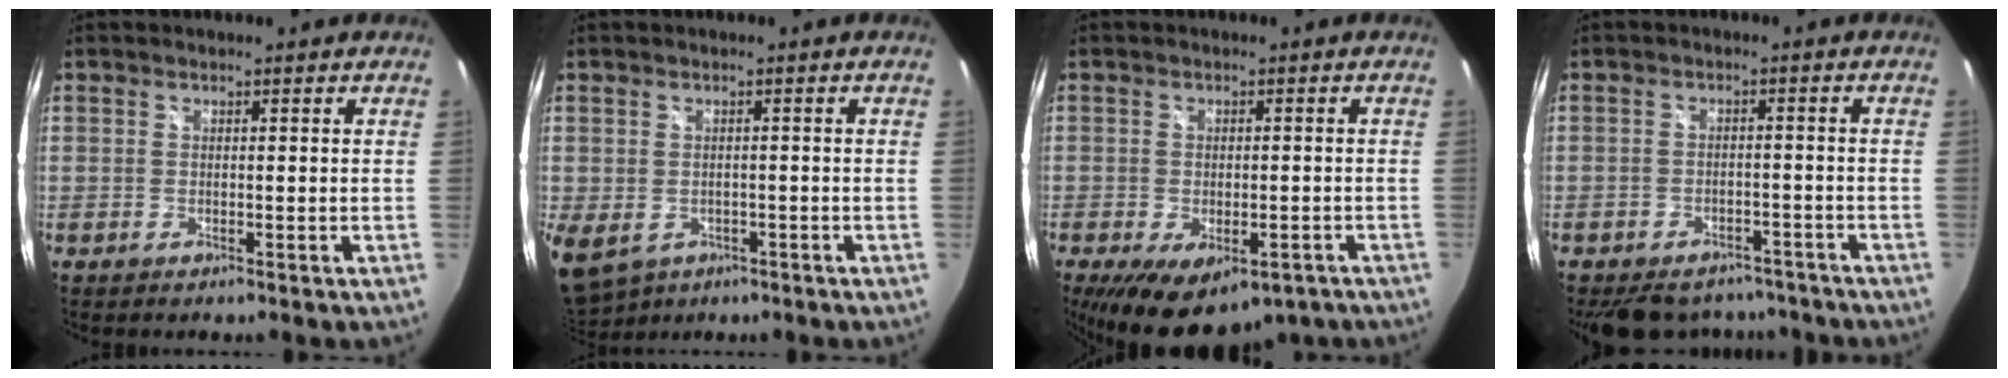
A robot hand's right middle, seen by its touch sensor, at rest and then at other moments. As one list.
[{"total": 8.5, "force": [-3.3, 6.2, 4.7], "torque": [-0.101, -0.031, -0.042]}, {"total": 14.8, "force": [-8.6, 7.6, 9.3], "torque": [-0.178, -0.034, -0.110]}, {"total": 12.9, "force": [-10.3, 6.3, 4.3], "torque": [-0.102, 0.012, -0.131]}]